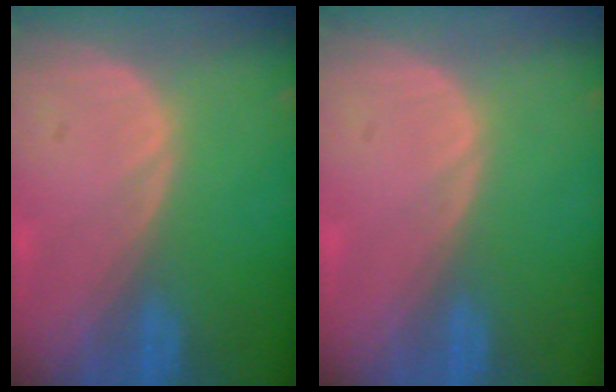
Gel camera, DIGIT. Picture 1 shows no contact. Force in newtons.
{"total": 0.0}